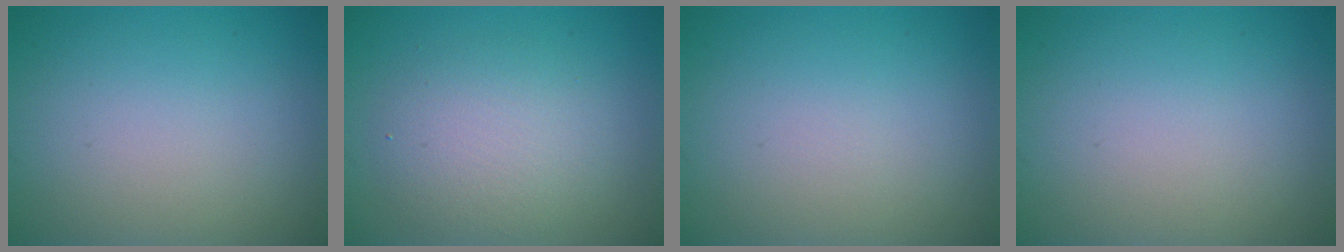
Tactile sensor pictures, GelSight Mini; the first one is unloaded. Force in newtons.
{"total": 4.0, "press": 4.0, "slide": 0.1}
{"total": 0.0}
{"total": 0.0}